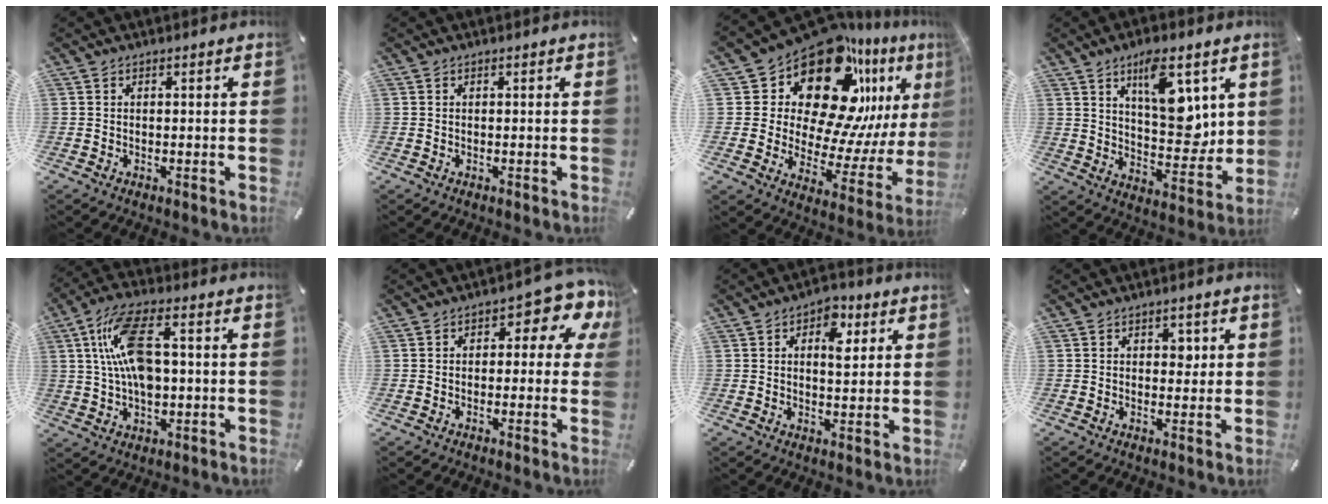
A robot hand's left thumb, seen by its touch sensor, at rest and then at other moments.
{"total": 0.0}
{"total": 23.4, "force": [14.2, 12.7, 13.5], "torque": [-0.214, -0.126, 0.239]}
{"total": 14.2, "force": [6.3, 7.0, 10.6], "torque": [-0.137, -0.032, 0.108]}
{"total": 12.9, "force": [1.5, 6.7, 11.0], "torque": [-0.230, 0.004, 0.027]}
{"total": 8.2, "force": [2.7, 4.0, 6.6], "torque": [-0.081, -0.022, 0.039]}
{"total": 7.1, "force": [2.4, 4.3, 5.1], "torque": [-0.044, -0.012, 0.030]}
{"total": 2.9, "force": [0.7, 2.1, 1.9], "torque": [-0.008, -0.004, 0.001]}